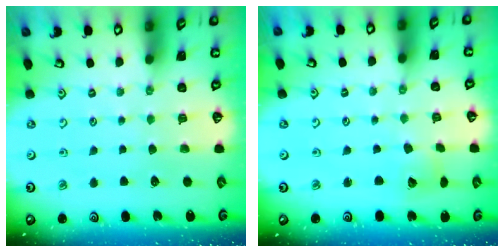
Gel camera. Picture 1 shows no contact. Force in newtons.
{"total": 4.0, "press": 4.0, "slide": 0.4}